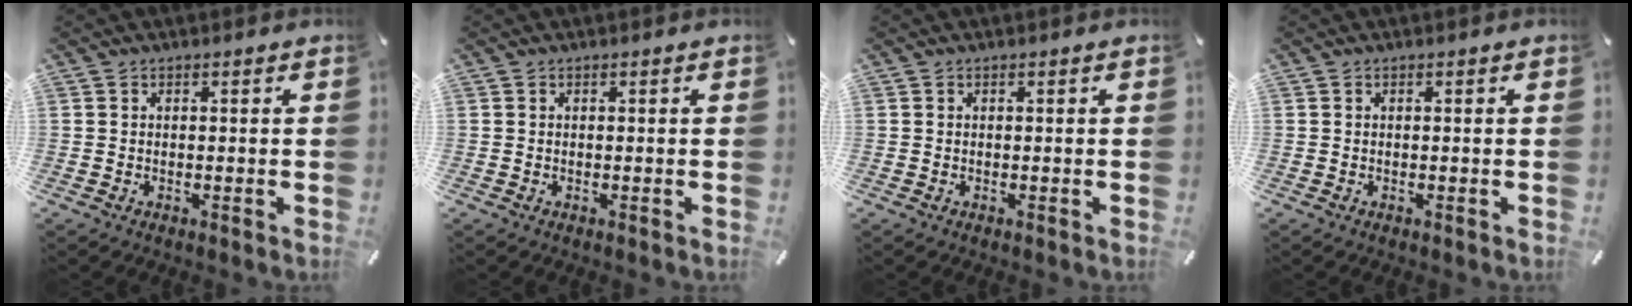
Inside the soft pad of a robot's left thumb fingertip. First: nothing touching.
{"total": 0.0}
{"total": 0.0}
{"total": 0.0}